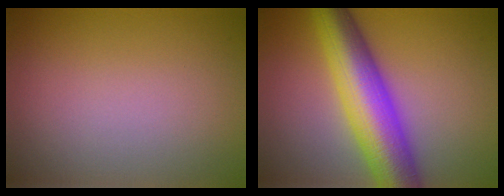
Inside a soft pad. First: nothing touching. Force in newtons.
{"total": 10.1, "press": 10.1, "slide": 0.1}